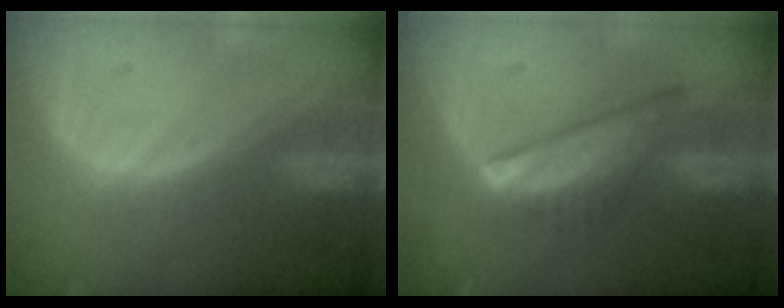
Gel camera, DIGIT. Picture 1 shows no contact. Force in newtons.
{"total": 7.4, "press": 6.5, "slide": 3.5}